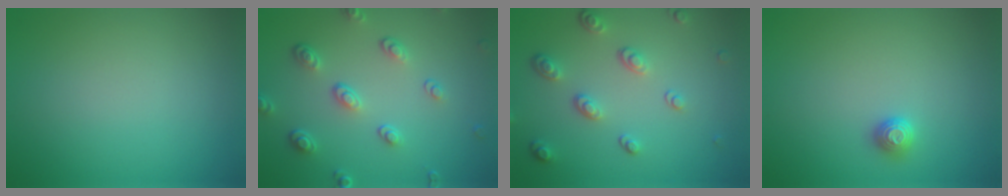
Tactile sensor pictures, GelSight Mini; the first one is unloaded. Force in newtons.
{"total": 3.6, "press": 2.8, "slide": 2.3}
{"total": 3.4, "press": 2.5, "slide": 2.3}
{"total": 1.1, "press": 1.1, "slide": 0.4}